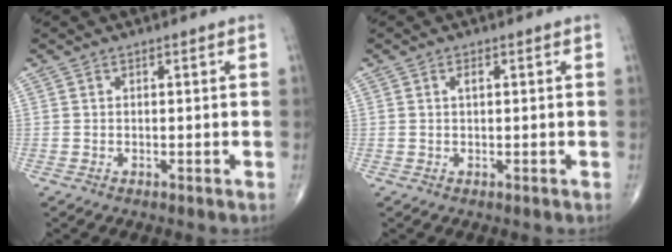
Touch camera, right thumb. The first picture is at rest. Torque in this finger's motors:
{"motor_torque": [0.63, 1.34, 0.41, 0.31, -0.01]}